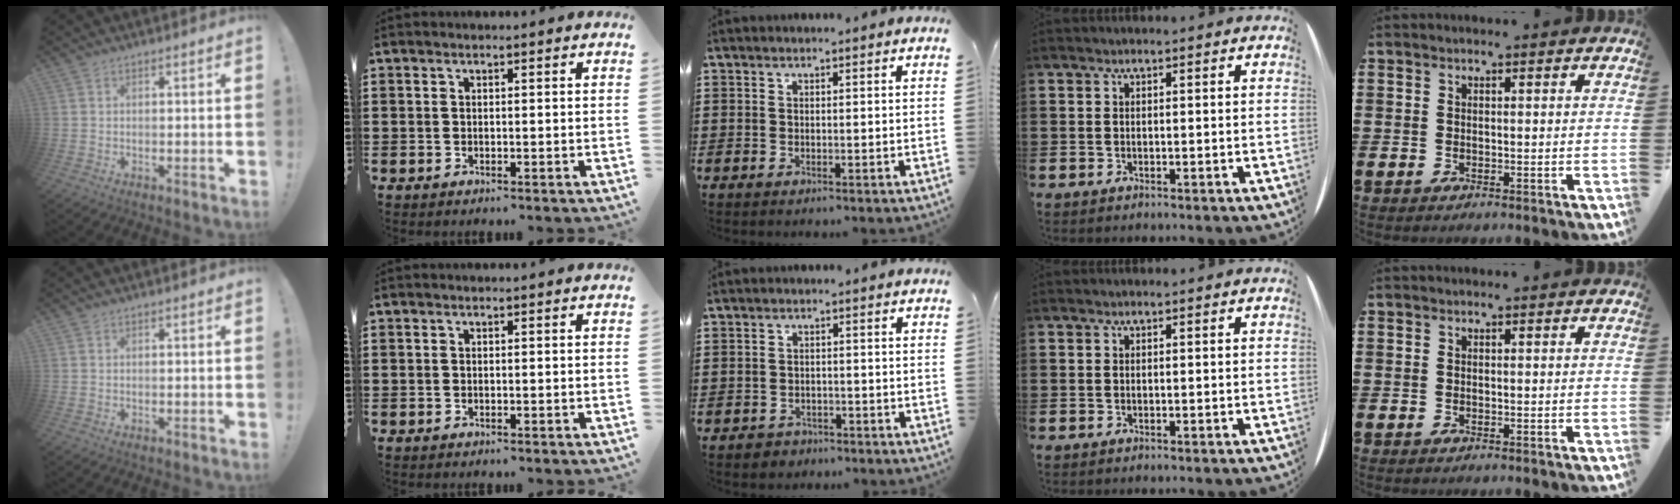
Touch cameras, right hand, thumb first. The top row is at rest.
{"middle": {"total": 1.4, "force": [-1.3, 0.7, -0.1], "torque": [-0.004, 0.003, -0.030]}}